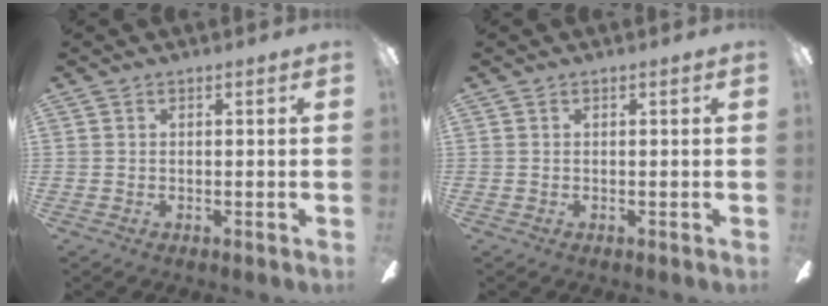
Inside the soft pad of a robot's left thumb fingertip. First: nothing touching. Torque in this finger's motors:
{"motor_torque": [0.00, 0.00, -0.11, 0.11, 0.00]}